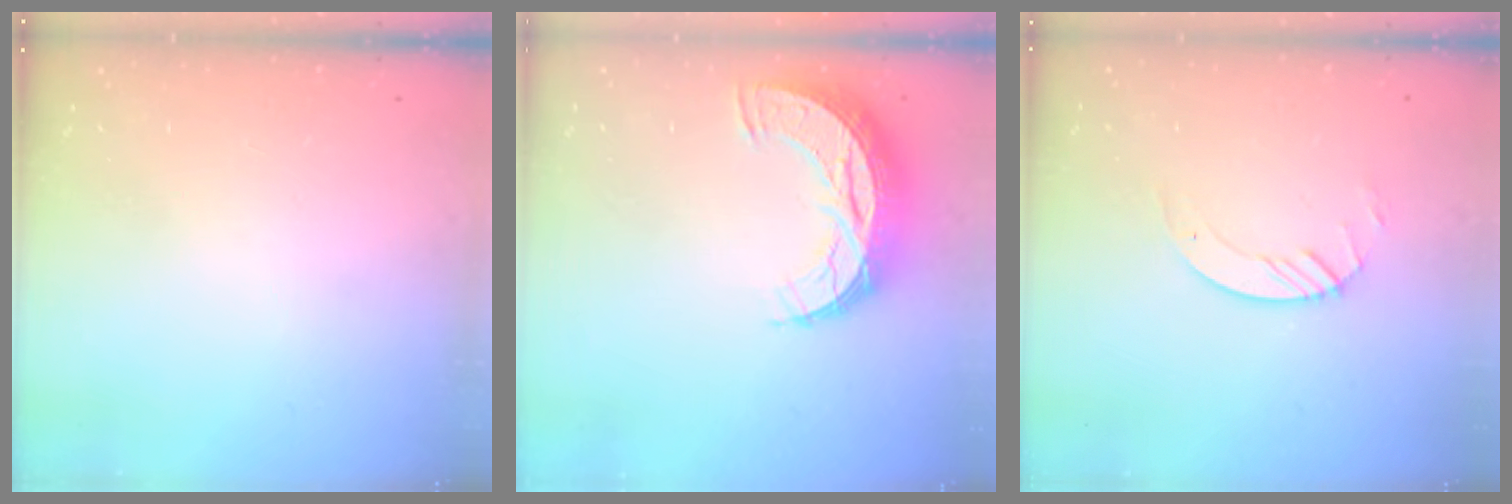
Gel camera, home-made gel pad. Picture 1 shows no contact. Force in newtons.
{"total": 11.1, "press": 11.1, "slide": 0.7}
{"total": 3.9, "press": 3.9, "slide": 0.4}